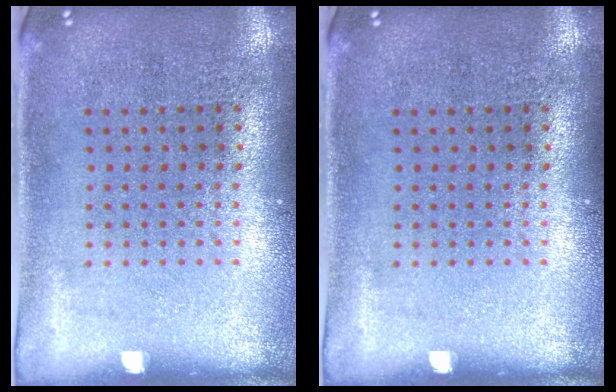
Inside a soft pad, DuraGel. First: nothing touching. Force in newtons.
{"total": 0.0}